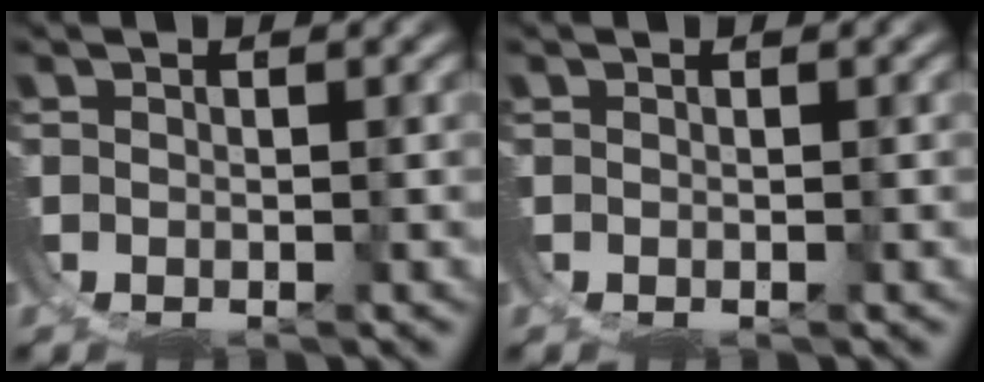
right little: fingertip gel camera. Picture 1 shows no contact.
{"total": 0.0}